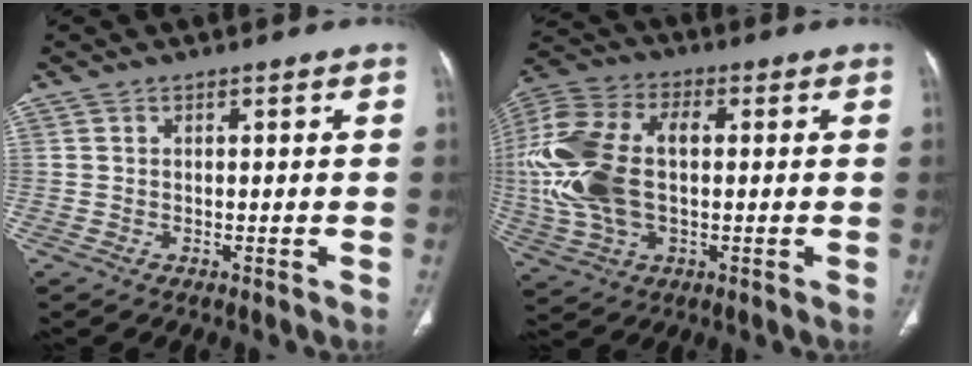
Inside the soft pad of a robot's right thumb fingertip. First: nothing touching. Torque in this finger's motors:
{"motor_torque": [2.47, 2.53, 1.25, 0.16, 0.45]}